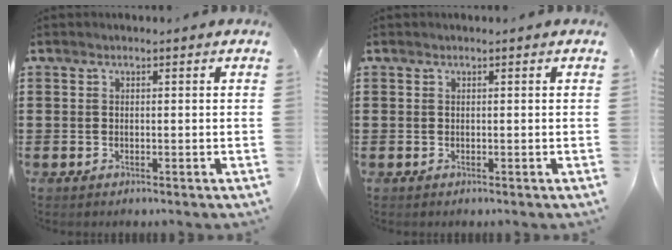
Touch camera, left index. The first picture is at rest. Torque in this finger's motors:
{"motor_torque": [-0.52, 0.83, 0.00, 0.00]}